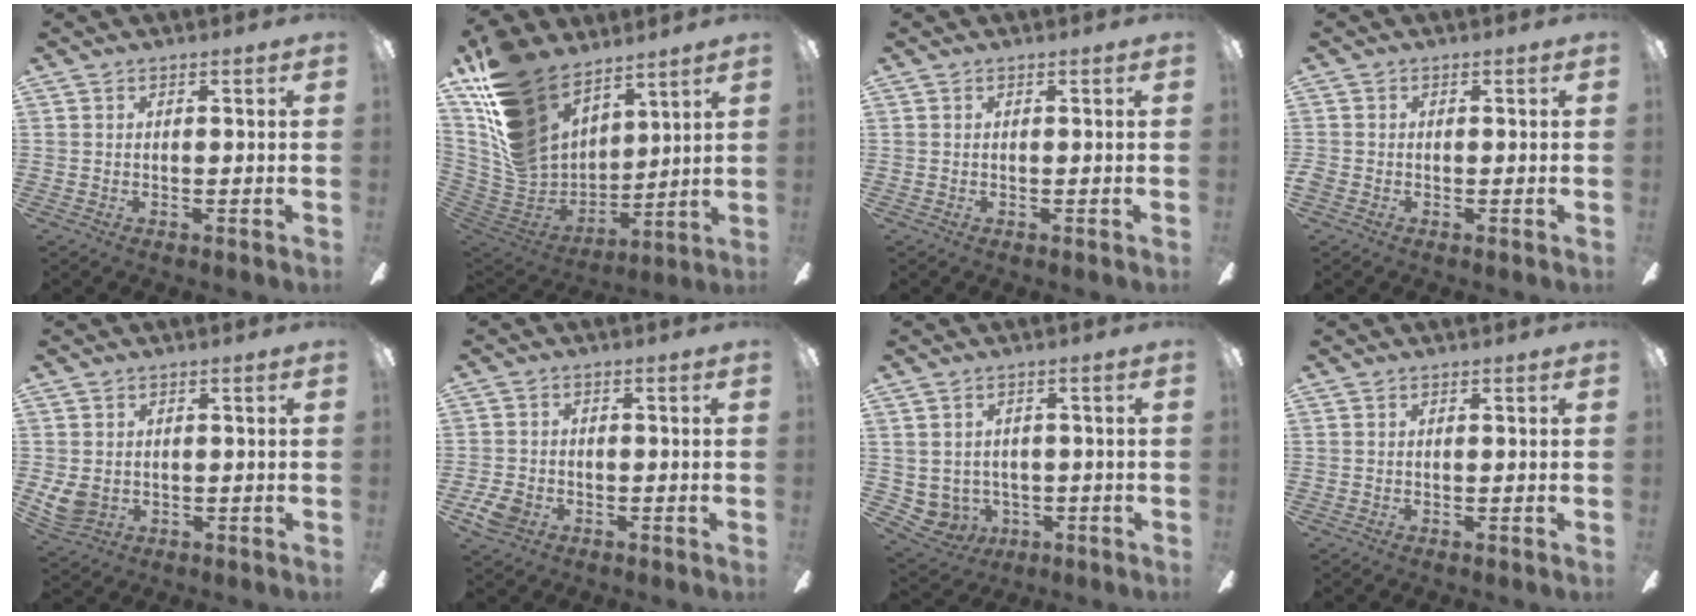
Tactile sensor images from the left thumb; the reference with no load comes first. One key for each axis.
{"total": 21.2, "fx": 12.8, "fy": 13.2, "fz": 10.5, "tx": -0.237, "ty": -0.075, "tz": 0.244}
{"total": 0.0}
{"total": 1.7, "fx": -0.7, "fy": 1.4, "fz": 0.6, "tx": -0.007, "ty": 0.006, "tz": -0.013}
{"total": 5.3, "fx": 0.0, "fy": 4.7, "fz": 2.5, "tx": -0.058, "ty": 0.000, "tz": 0.002}
{"total": 5.2, "fx": -2.5, "fy": 3.8, "fz": 2.5, "tx": -0.063, "ty": 0.010, "tz": -0.048}
{"total": 4.9, "fx": 0.1, "fy": 4.9, "fz": 0.4, "tx": -0.047, "ty": -0.008, "tz": 0.006}
{"total": 0.0}